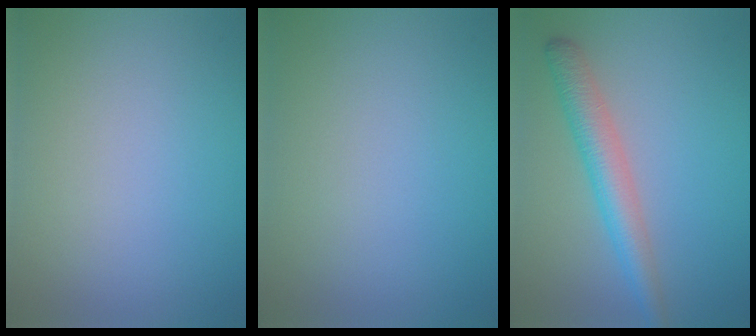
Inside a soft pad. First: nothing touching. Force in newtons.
{"total": 0.0}
{"total": 4.0, "press": 4.0, "slide": 0.1}